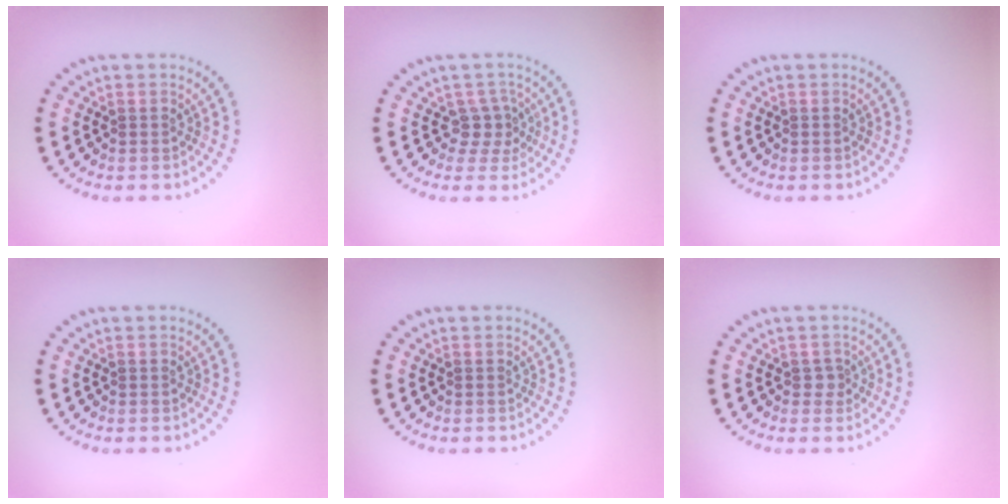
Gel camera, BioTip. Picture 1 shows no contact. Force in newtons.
{"total": 2.1, "press": 1.6, "slide": 1.4}
{"total": 0.0}
{"total": 0.0}
{"total": 0.0}
{"total": 0.9, "press": 0.7, "slide": 0.7}